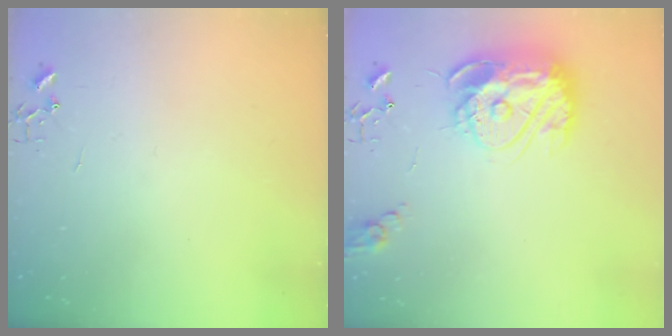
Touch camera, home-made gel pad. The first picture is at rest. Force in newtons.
{"total": 17.3, "press": 17.2, "slide": 1.8}